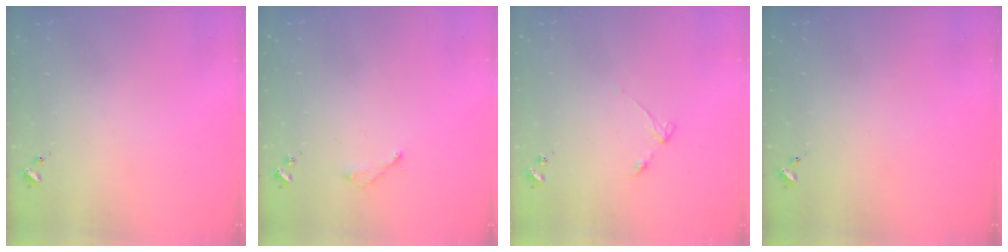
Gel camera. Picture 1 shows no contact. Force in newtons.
{"total": 3.1, "press": 3.0, "slide": 0.3}
{"total": 4.2, "press": 4.1, "slide": 0.4}
{"total": 0.0}